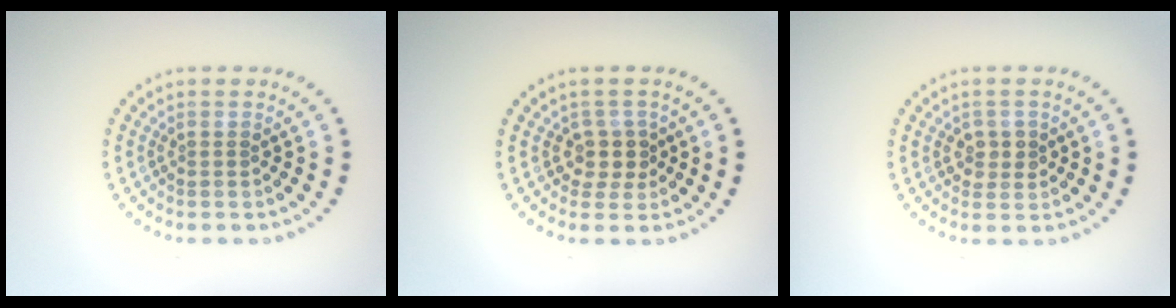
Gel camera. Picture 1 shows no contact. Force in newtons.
{"total": 2.3, "press": 1.9, "slide": 1.3}
{"total": 1.8, "press": 1.8, "slide": 0.2}